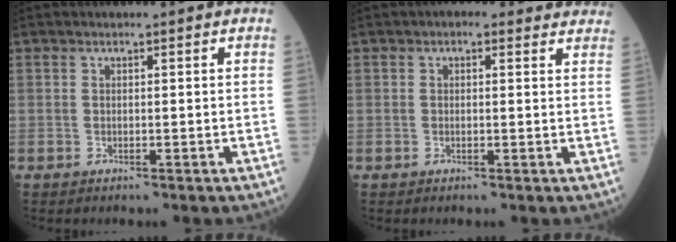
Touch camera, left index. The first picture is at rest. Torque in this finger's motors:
{"motor_torque": [0.65, -0.78, 0.05, 0.00]}